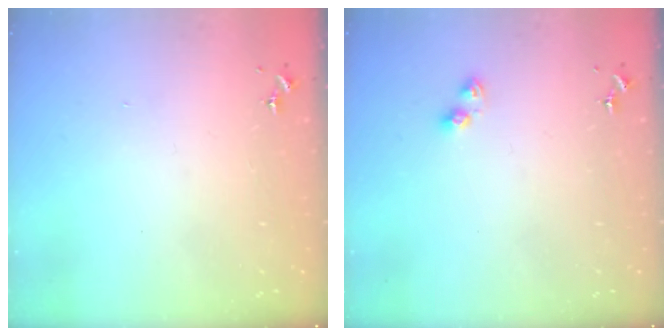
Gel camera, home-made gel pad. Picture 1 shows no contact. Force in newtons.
{"total": 5.0, "press": 5.0, "slide": 0.5}